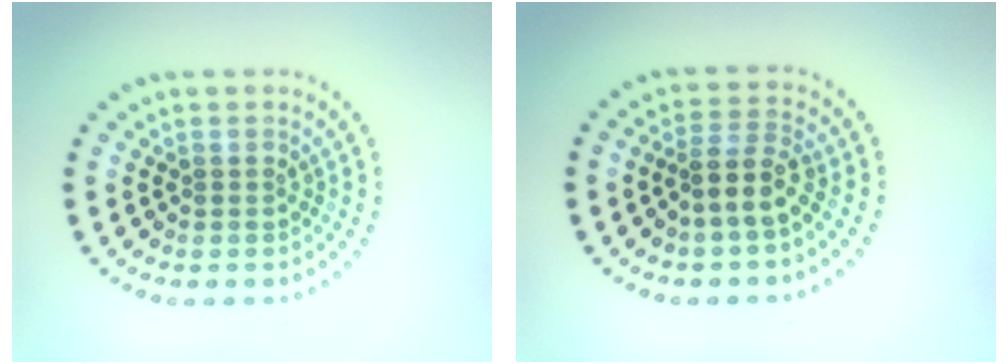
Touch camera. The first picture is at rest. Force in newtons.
{"total": 2.8, "press": 2.3, "slide": 1.5}